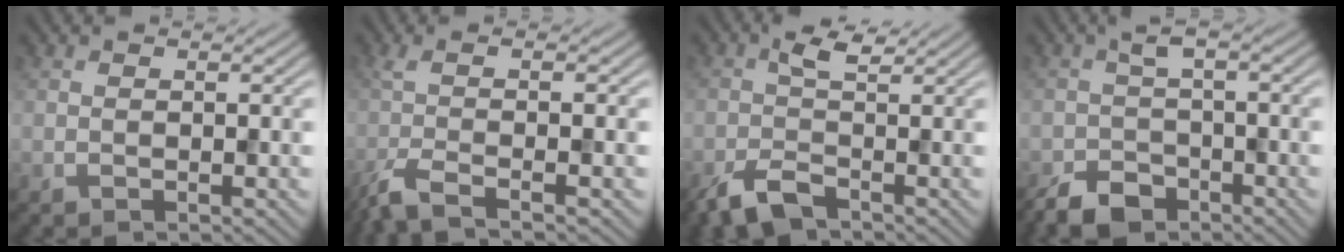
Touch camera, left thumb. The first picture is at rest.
{"total": 4.8, "force": [-2.3, 0.8, 4.1], "torque": [-0.072, -0.010, -0.063]}
{"total": 4.6, "force": [-2.2, 1.9, 3.5], "torque": [-0.075, 0.000, -0.052]}
{"total": 5.0, "force": [-3.3, 2.5, 2.7], "torque": [-0.054, -0.006, -0.064]}